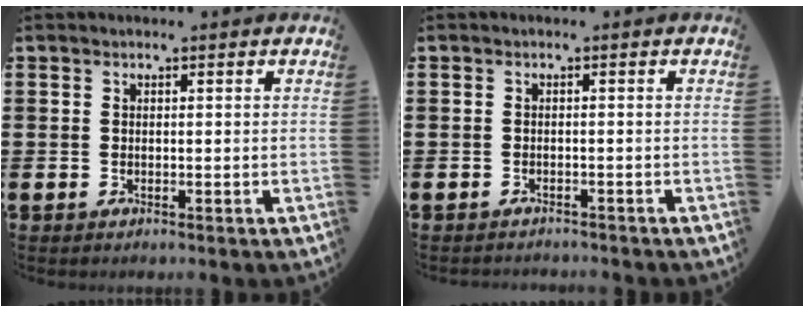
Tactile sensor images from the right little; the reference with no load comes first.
{"total": 0.7, "force": [-0.7, 0.0, -0.1], "torque": [-0.001, 0.000, -0.015]}